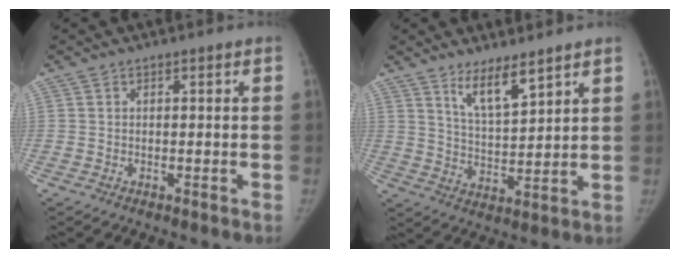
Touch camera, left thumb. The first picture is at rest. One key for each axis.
{"total": 7.6, "fx": 5.5, "fy": 1.9, "fz": 4.9, "tx": -0.078, "ty": -0.049, "tz": 0.105}